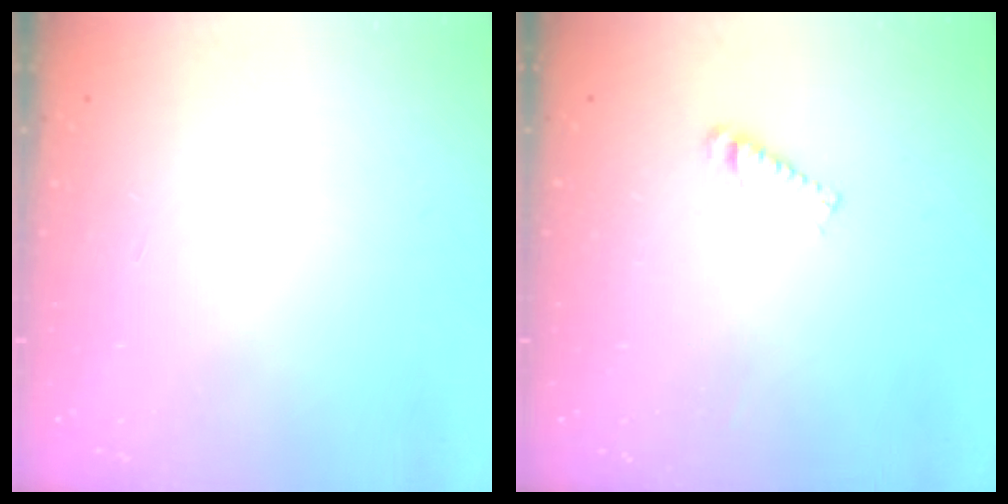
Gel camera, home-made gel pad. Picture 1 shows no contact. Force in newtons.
{"total": 2.9, "press": 2.9, "slide": 0.4}